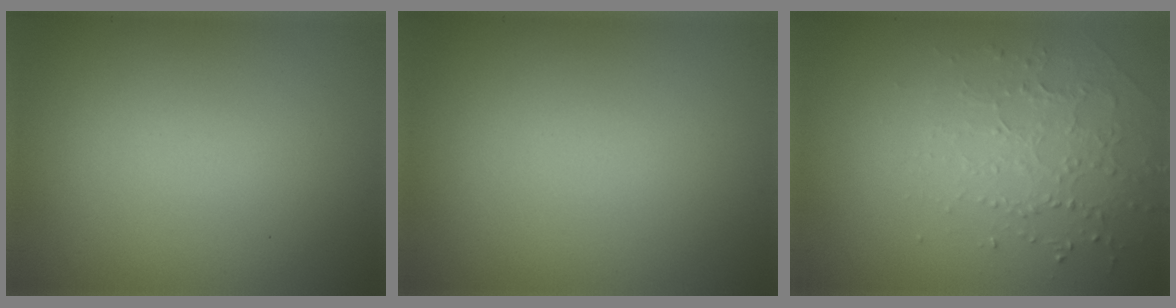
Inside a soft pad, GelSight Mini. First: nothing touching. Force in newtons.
{"total": 0.0}
{"total": 1.7, "press": 1.5, "slide": 0.8}